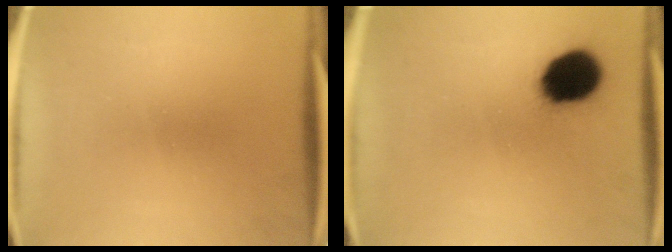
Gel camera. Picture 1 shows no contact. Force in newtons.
{"total": 13.7}